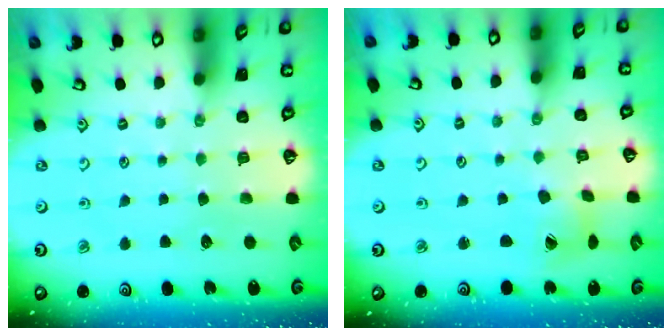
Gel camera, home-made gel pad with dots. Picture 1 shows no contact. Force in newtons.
{"total": 5.4, "press": 5.4, "slide": 0.5}